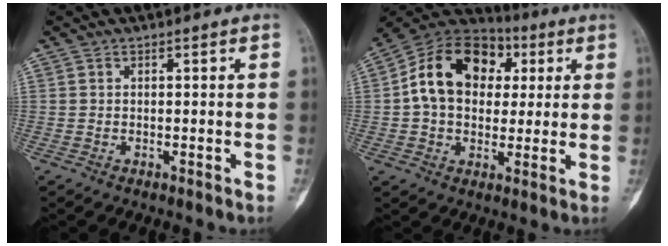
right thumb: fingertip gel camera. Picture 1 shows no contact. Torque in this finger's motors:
{"motor_torque": [0.65, 2.29, 0.98, -0.71, 0.42]}